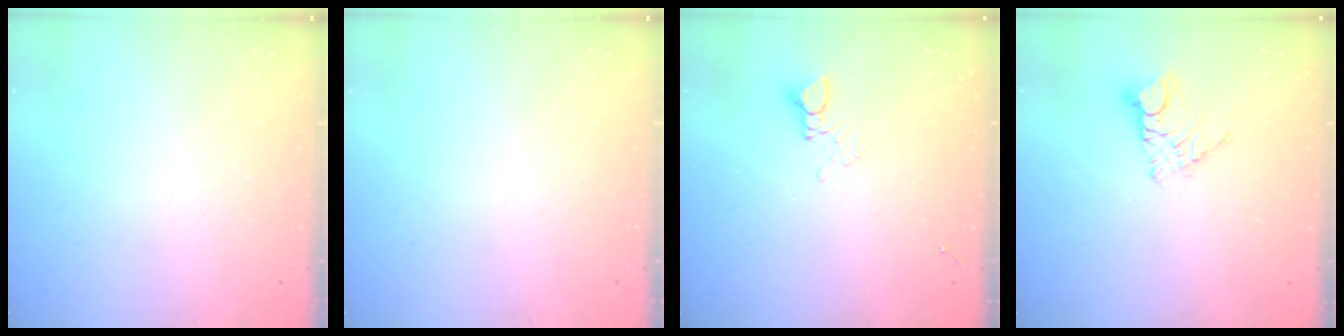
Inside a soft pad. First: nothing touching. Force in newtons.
{"total": 0.0}
{"total": 2.6, "press": 2.6, "slide": 0.1}
{"total": 9.0, "press": 9.0, "slide": 0.8}